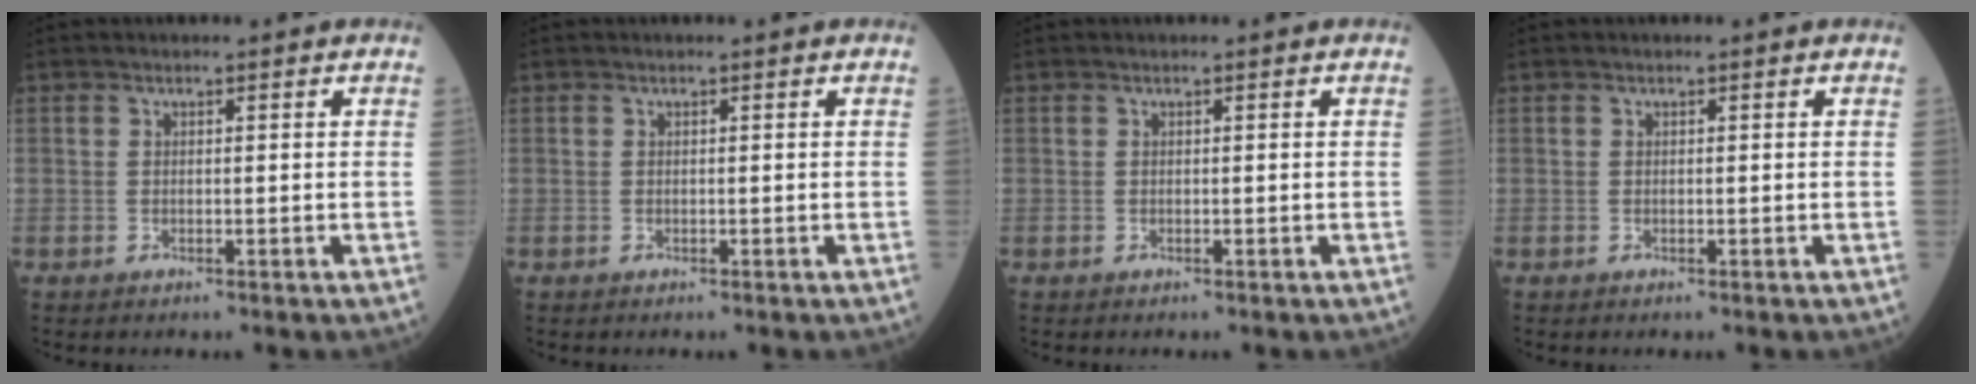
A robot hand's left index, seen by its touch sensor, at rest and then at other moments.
{"total": 0.0}
{"total": 0.0}
{"total": 0.0}